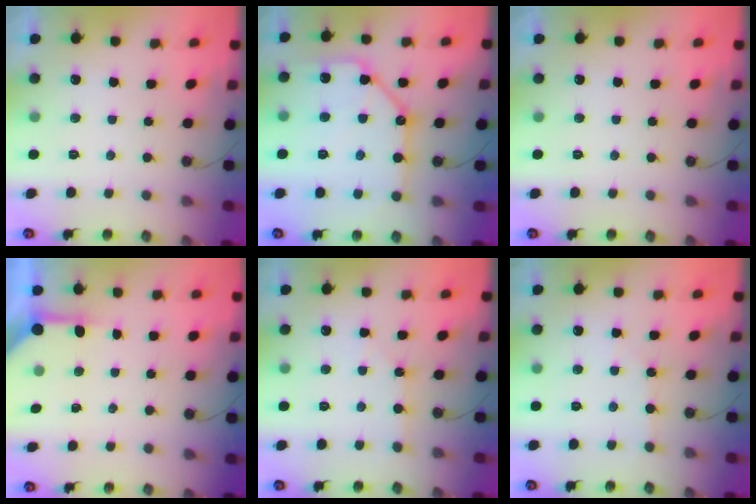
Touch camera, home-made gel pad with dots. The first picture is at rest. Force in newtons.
{"total": 14.0, "press": 13.9, "slide": 1.6}
{"total": 0.0}
{"total": 3.9, "press": 3.9, "slide": 0.4}
{"total": 0.9, "press": 0.9, "slide": 0.1}
{"total": 2.6, "press": 2.6, "slide": 0.3}